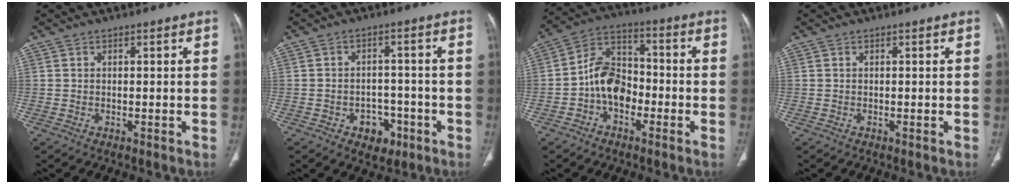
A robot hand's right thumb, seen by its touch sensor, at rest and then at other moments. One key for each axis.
{"total": 5.9, "fx": -2.8, "fy": 4.4, "fz": 2.7, "tx": -0.010, "ty": 0.026, "tz": -0.034}
{"total": 10.0, "fx": -2.8, "fy": 7.1, "fz": 6.5, "tx": -0.097, "ty": 0.042, "tz": -0.063}
{"total": 0.0}